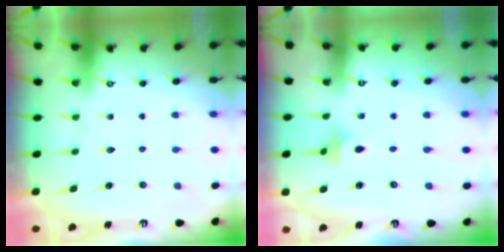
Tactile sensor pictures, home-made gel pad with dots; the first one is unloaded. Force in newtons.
{"total": 2.7, "press": 2.6, "slide": 0.7}